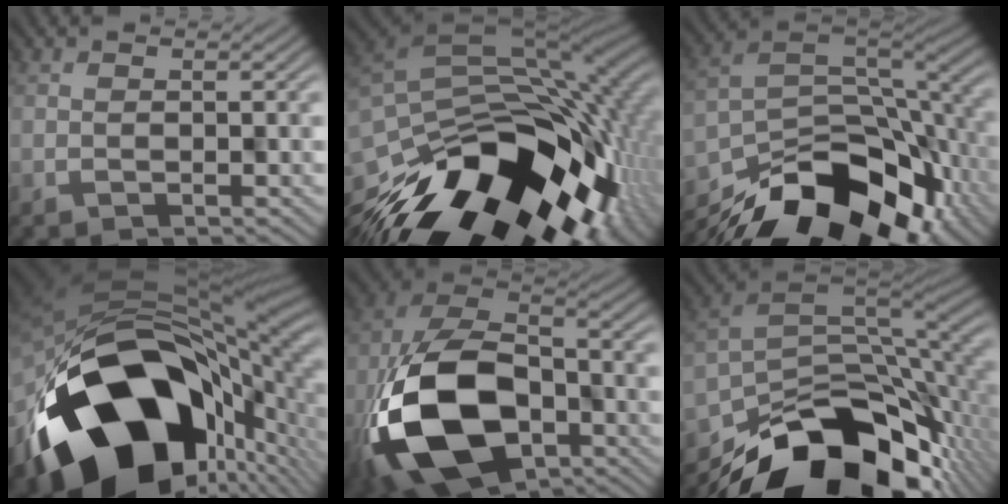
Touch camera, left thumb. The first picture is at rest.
{"total": 19.2, "force": [-8.9, 10.6, 13.3], "torque": [-0.260, -0.031, -0.132]}
{"total": 16.3, "force": [-10.5, 7.7, 9.8], "torque": [-0.189, -0.038, -0.163]}
{"total": 19.8, "force": [-6.7, 12.6, 13.8], "torque": [-0.255, -0.050, -0.088]}
{"total": 18.2, "force": [-6.8, 11.2, 12.6], "torque": [-0.288, -0.044, -0.128]}
{"total": 16.2, "force": [-9.6, 8.1, 10.2], "torque": [-0.158, -0.036, -0.151]}